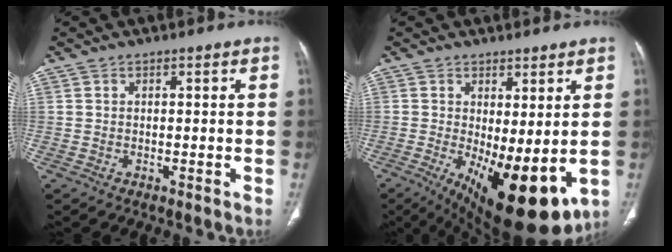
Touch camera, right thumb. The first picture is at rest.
{"total": 15.9, "force": [-3.1, 6.2, 14.3], "torque": [-0.213, -0.030, -0.023]}